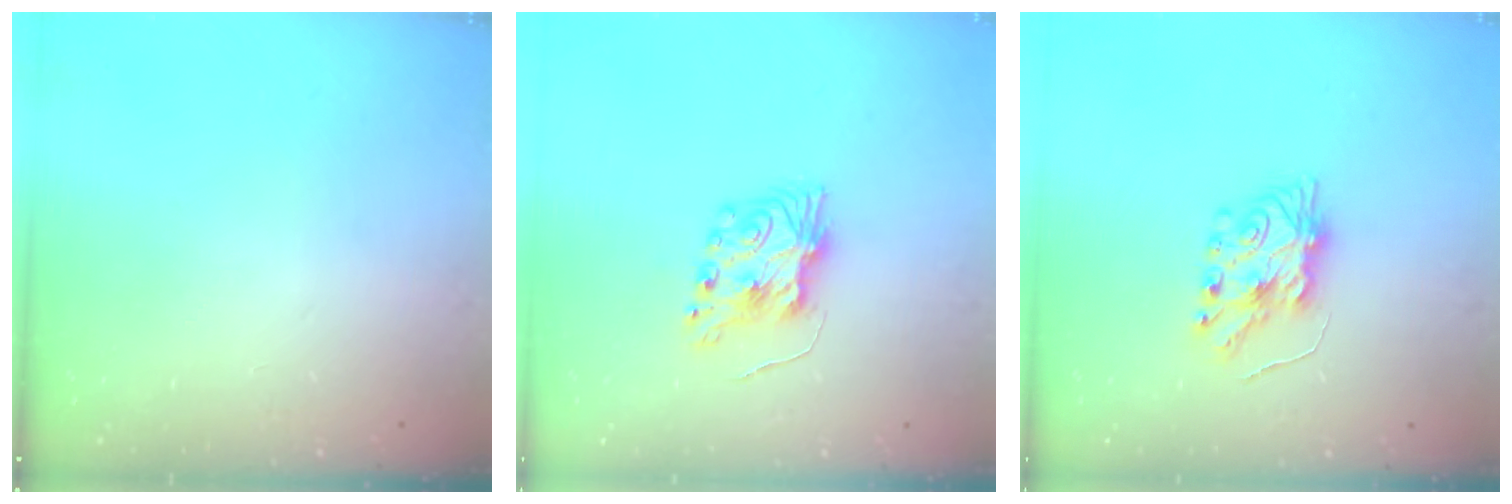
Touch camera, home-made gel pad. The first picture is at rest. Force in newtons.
{"total": 8.0, "press": 8.0, "slide": 0.2}
{"total": 7.3, "press": 7.3, "slide": 0.5}